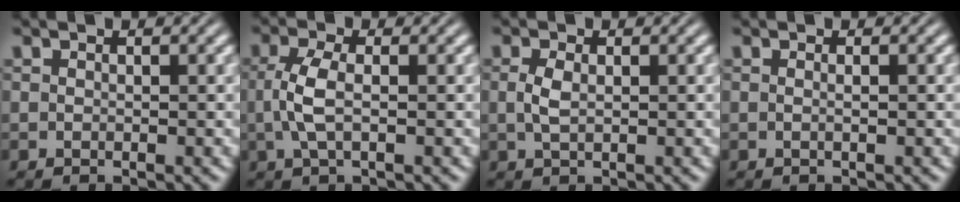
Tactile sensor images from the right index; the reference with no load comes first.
{"total": 2.5, "force": [-0.1, 0.1, 2.5], "torque": [-0.058, -0.006, 0.006]}
{"total": 1.3, "force": [0.1, -0.4, 1.2], "torque": [-0.024, -0.007, 0.013]}
{"total": 0.8, "force": [-0.3, -0.5, 0.6], "torque": [-0.011, -0.003, -0.005]}